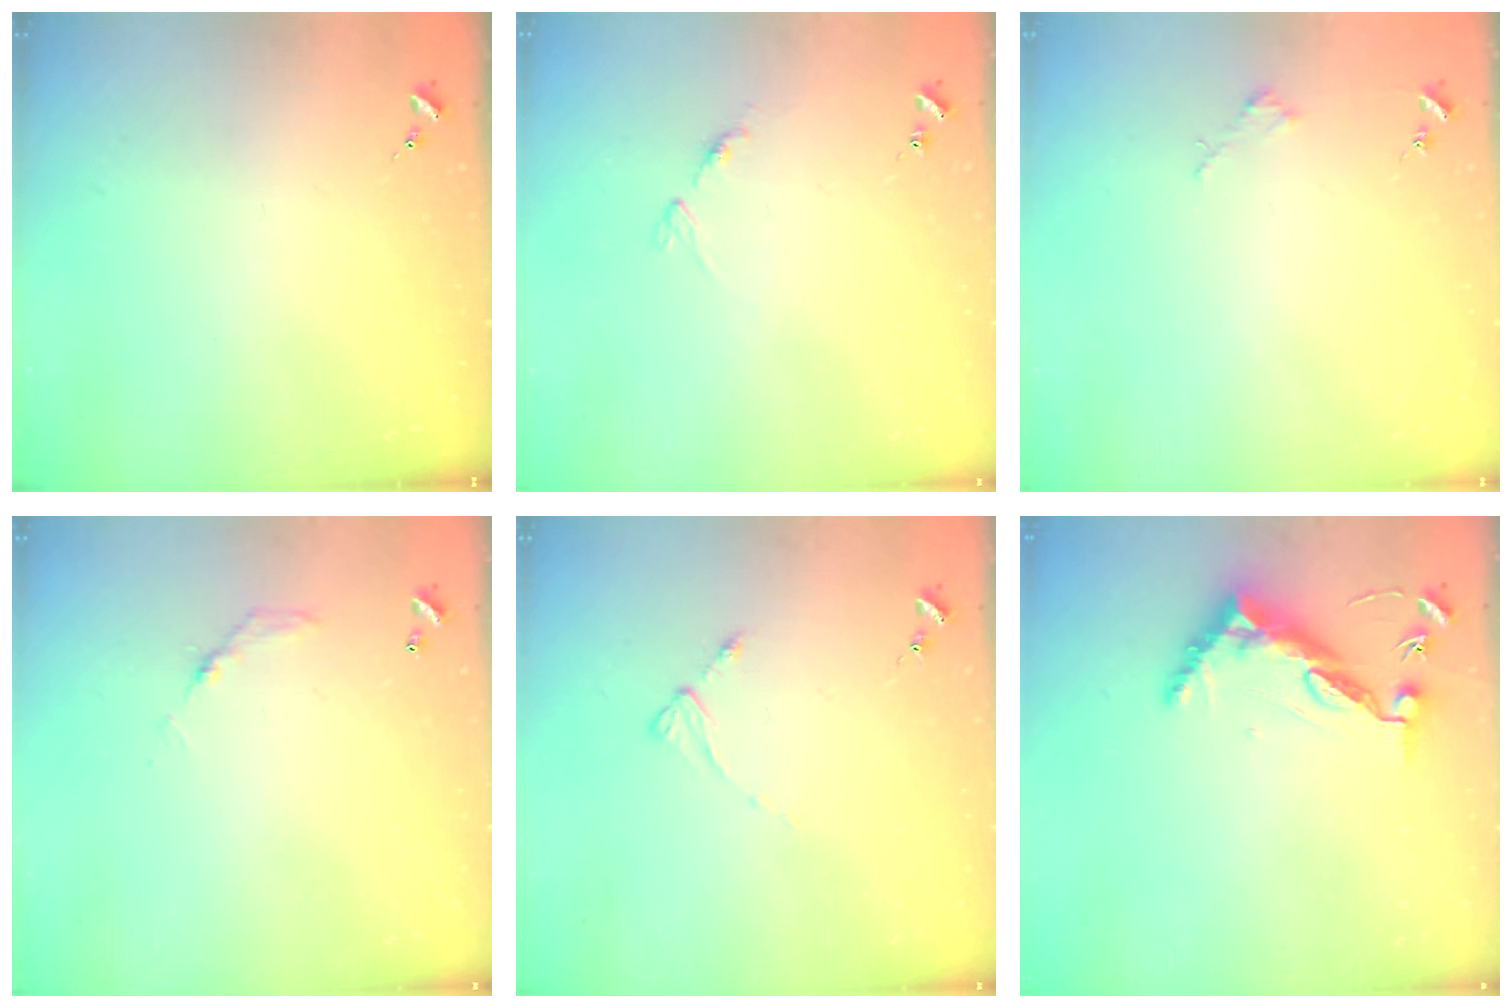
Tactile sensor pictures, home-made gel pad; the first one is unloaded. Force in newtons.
{"total": 7.8, "press": 7.8, "slide": 0.6}
{"total": 1.8, "press": 1.8, "slide": 0.2}
{"total": 5.0, "press": 5.0, "slide": 0.3}
{"total": 2.4, "press": 2.4, "slide": 0.3}
{"total": 12.1, "press": 12.0, "slide": 1.2}